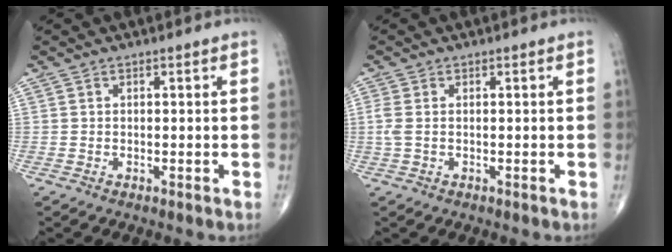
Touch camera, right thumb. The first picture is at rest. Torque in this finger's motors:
{"motor_torque": [-0.24, -0.23, 0.35, 0.11, -0.06]}